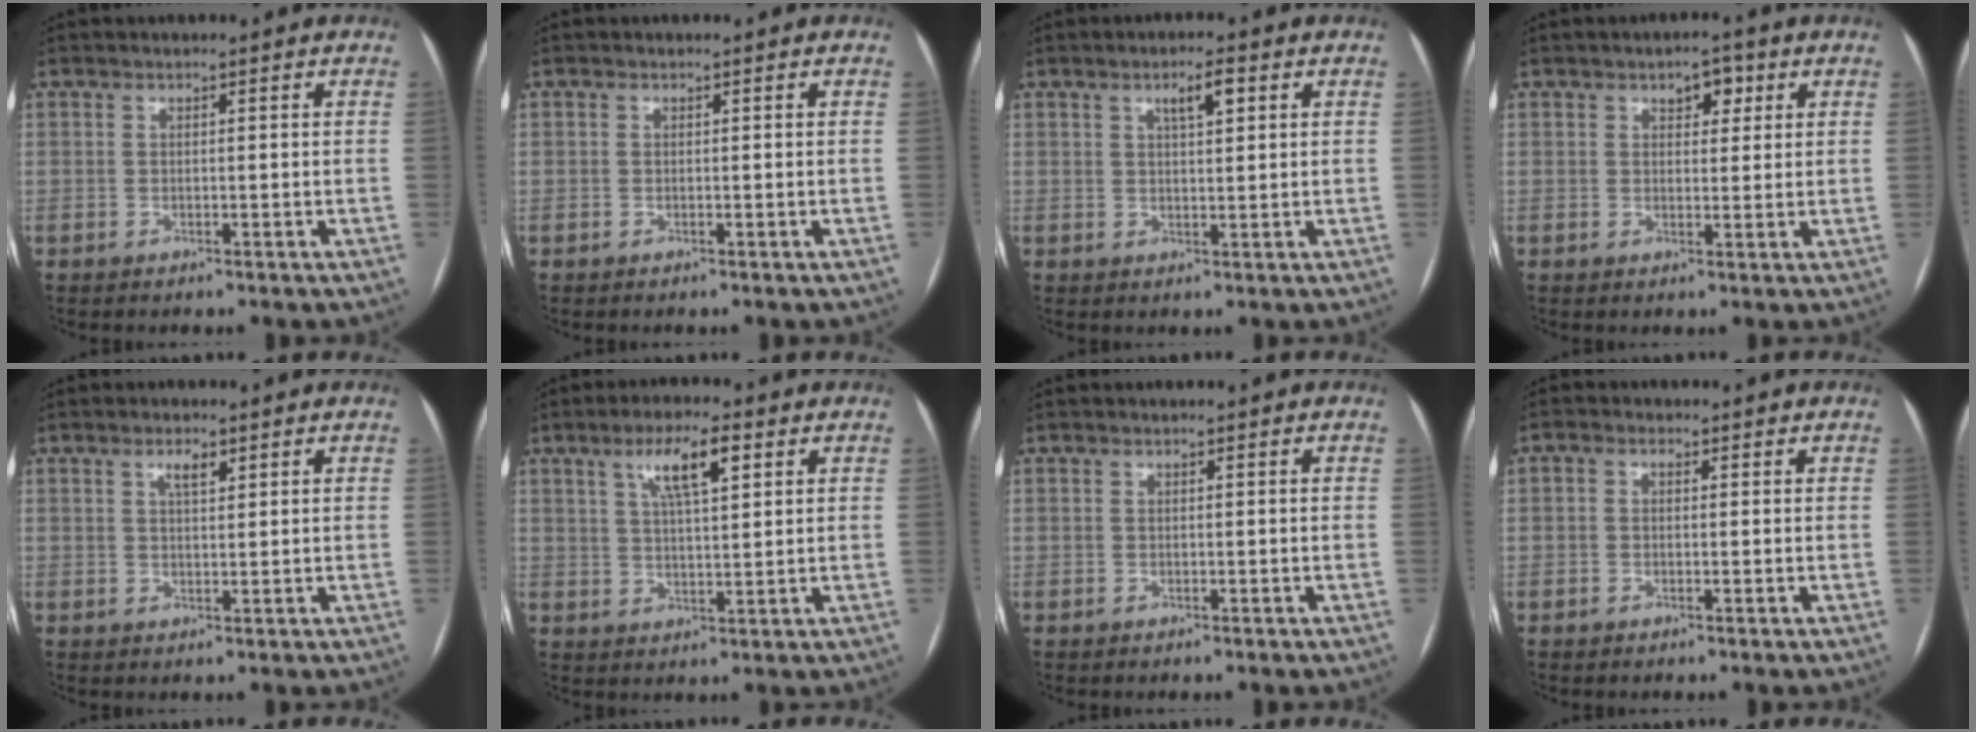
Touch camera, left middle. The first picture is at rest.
{"total": 0.0}
{"total": 3.5, "force": [1.7, 0.8, 3.0], "torque": [-0.052, 0.005, 0.027]}
{"total": 3.4, "force": [1.7, 1.9, 2.2], "torque": [-0.029, 0.008, 0.024]}
{"total": 2.3, "force": [1.3, 0.7, 1.8], "torque": [-0.033, 0.003, 0.023]}
{"total": 7.3, "force": [3.5, 1.5, 6.2], "torque": [-0.114, 0.010, 0.061]}
{"total": 0.0}
{"total": 1.8, "force": [-1.5, -0.8, -0.5], "torque": [0.007, -0.001, -0.022]}